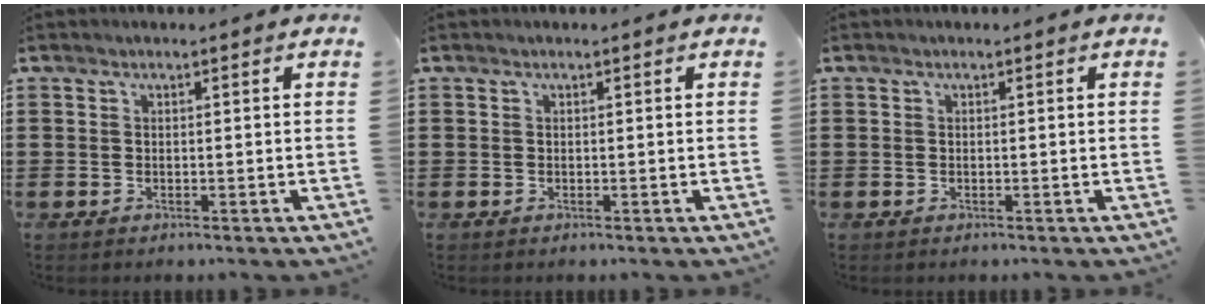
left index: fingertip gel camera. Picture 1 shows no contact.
{"total": 0.0}
{"total": 0.0}